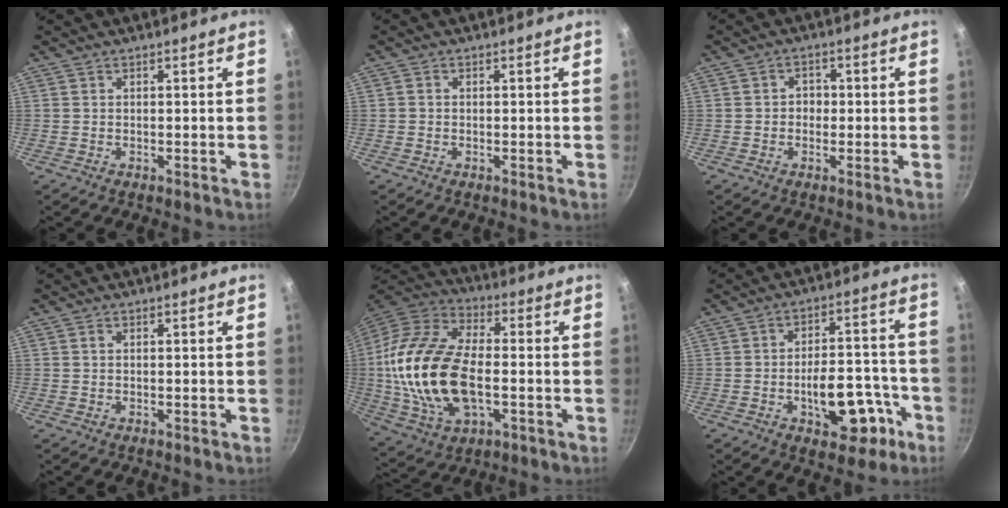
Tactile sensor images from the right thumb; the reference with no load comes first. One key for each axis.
{"total": 0.6, "fx": -0.1, "fy": 0.5, "fz": 0.3, "tx": -0.005, "ty": 0.003, "tz": -0.003}
{"total": 2.7, "fx": -0.4, "fy": 2.4, "fz": 1.2, "tx": 0.000, "ty": 0.007, "tz": -0.008}
{"total": 0.5, "fx": 0.1, "fy": 0.4, "fz": 0.3, "tx": -0.007, "ty": 0.002, "tz": 0.002}
{"total": 24.0, "fx": -1.9, "fy": 13.7, "fz": 19.7, "tx": -0.392, "ty": 0.023, "tz": -0.038}
{"total": 13.8, "fx": -5.7, "fy": 7.3, "fz": 10.3, "tx": -0.107, "ty": 0.051, "tz": -0.069}